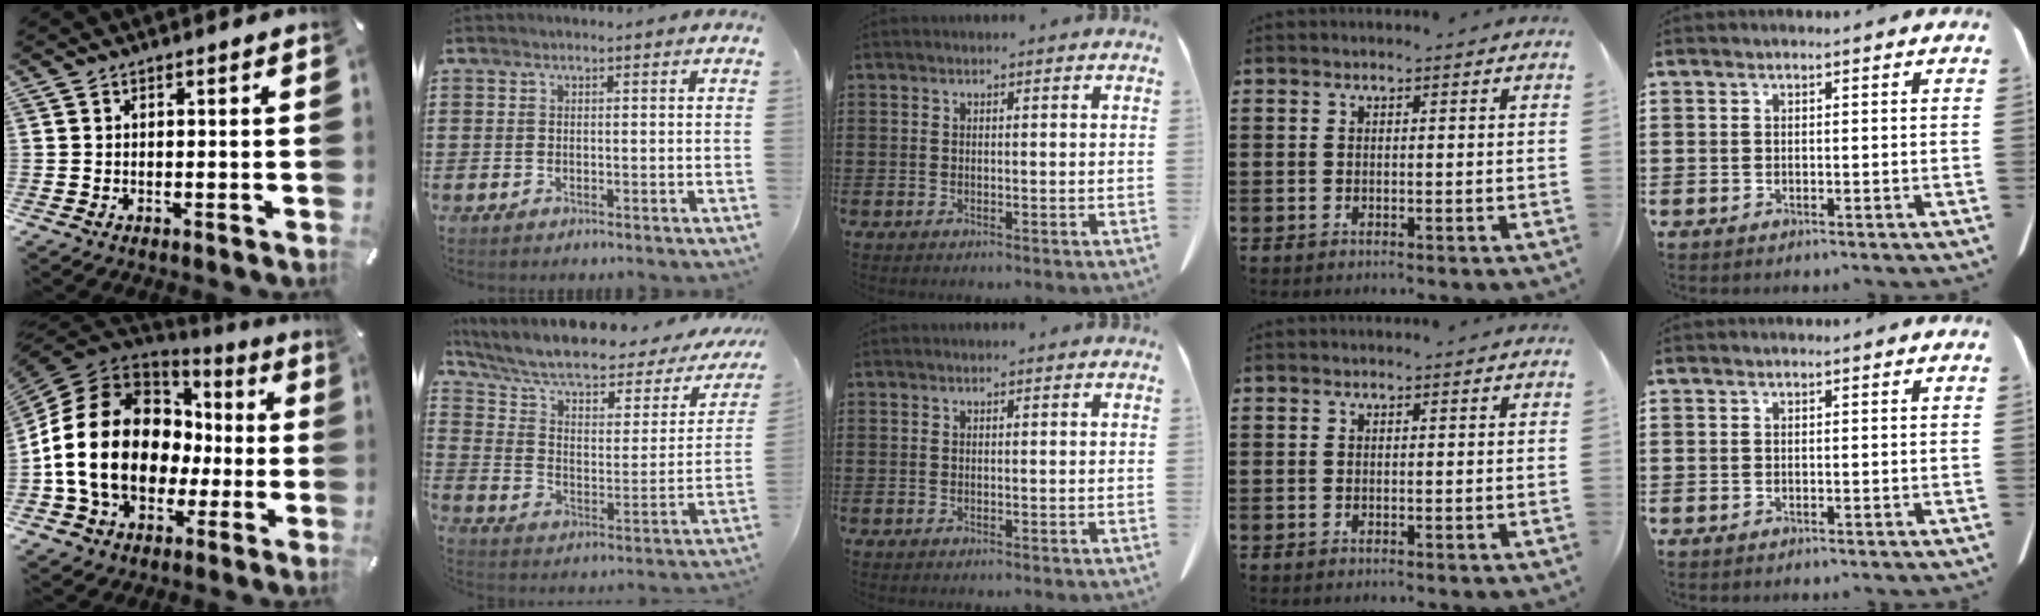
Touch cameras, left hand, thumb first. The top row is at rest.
{"thumb": {"total": 18.8, "force": [-2.2, 14.8, 11.4], "torque": [-0.257, 0.013, -0.036]}, "index": {"total": 8.4, "force": [6.5, 2.4, 4.7], "torque": [-0.112, -0.045, 0.108]}}